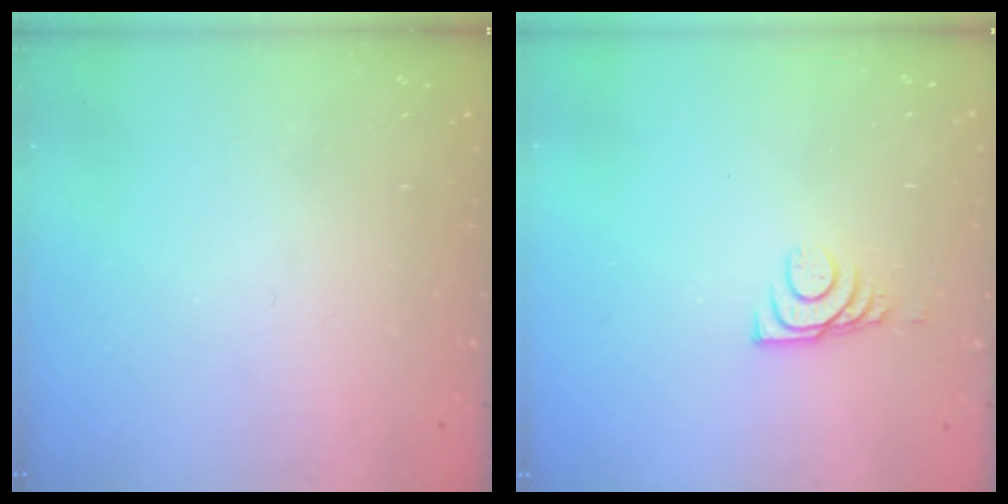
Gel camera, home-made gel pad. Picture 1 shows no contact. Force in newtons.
{"total": 6.9, "press": 6.8, "slide": 0.8}